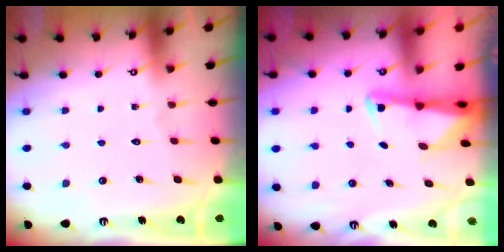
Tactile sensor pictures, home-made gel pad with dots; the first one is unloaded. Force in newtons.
{"total": 2.4, "press": 2.3, "slide": 0.5}